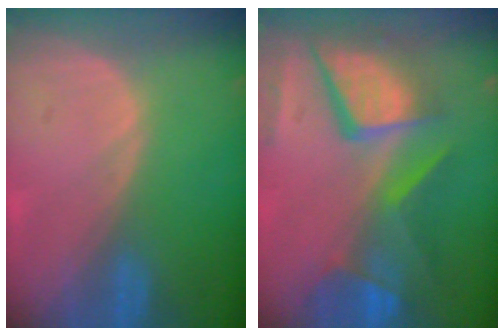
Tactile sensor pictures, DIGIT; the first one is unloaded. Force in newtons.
{"total": 12.2, "press": 10.0, "slide": 7.0}